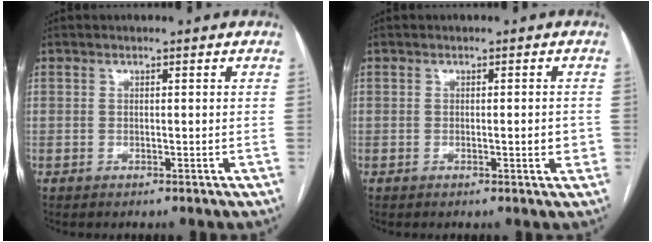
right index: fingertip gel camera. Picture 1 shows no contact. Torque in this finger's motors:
{"motor_torque": [1.09, 0.24, 0.26, 0.04]}